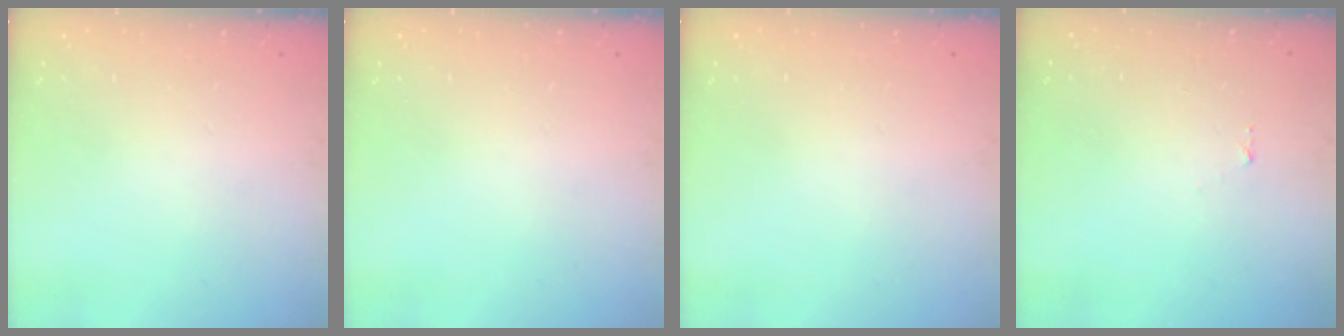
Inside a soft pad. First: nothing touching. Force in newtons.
{"total": 0.0}
{"total": 0.0}
{"total": 3.3, "press": 3.3, "slide": 0.3}